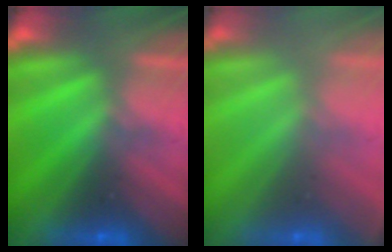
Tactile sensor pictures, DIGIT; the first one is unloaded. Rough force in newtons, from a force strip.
{"total": 2.4}